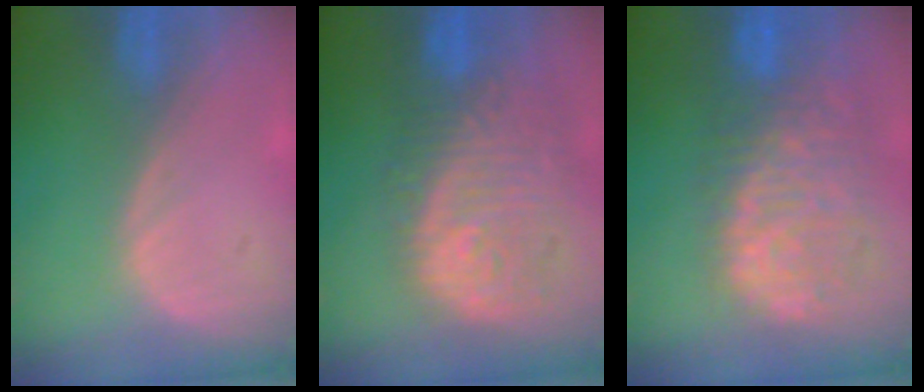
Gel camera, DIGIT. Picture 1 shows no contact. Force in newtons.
{"total": 12.2, "press": 10.9, "slide": 5.6}
{"total": 12.1, "press": 9.9, "slide": 6.9}